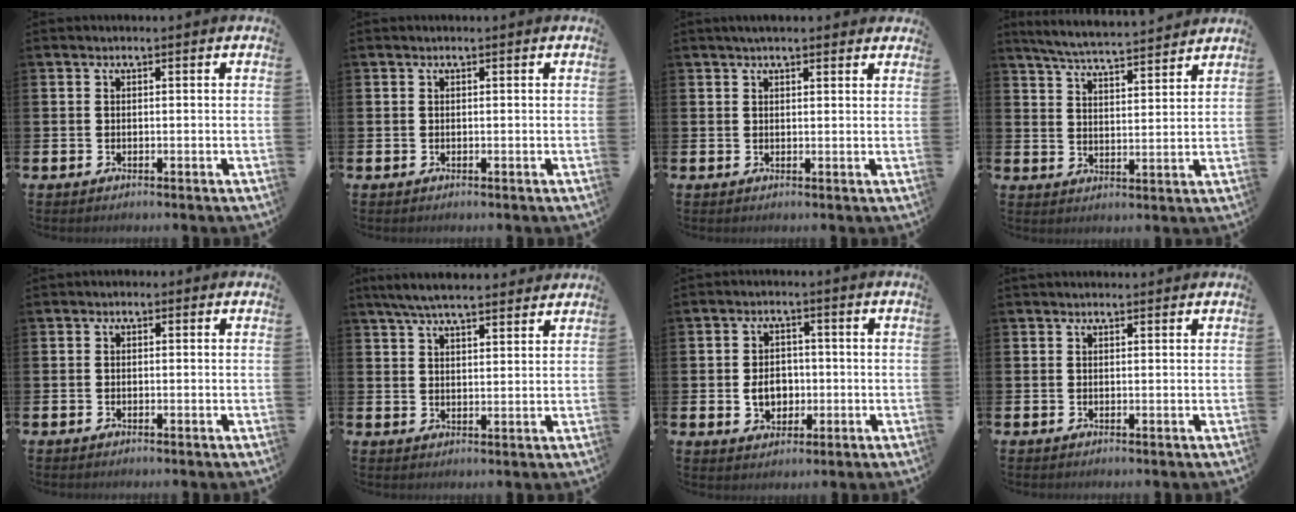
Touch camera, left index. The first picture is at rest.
{"total": 0.0}
{"total": 2.3, "force": [2.1, 0.4, 0.8], "torque": [-0.009, -0.004, 0.036]}
{"total": 5.6, "force": [5.5, 0.0, 1.0], "torque": [-0.042, -0.037, 0.096]}
{"total": 0.7, "force": [-0.4, 0.5, 0.1], "torque": [-0.001, 0.004, -0.010]}
{"total": 5.9, "force": [5.5, 0.9, 1.9], "torque": [-0.048, -0.017, 0.099]}
{"total": 4.4, "force": [-0.6, 3.5, 2.6], "torque": [-0.038, 0.002, -0.019]}
{"total": 0.7, "force": [0.7, 0.1, 0.2], "torque": [0.007, -0.003, 0.010]}